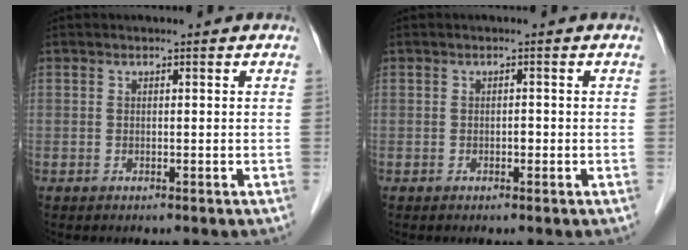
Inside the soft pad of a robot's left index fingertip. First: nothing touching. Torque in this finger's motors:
{"motor_torque": [-0.23, -0.11, -0.06, -0.01]}